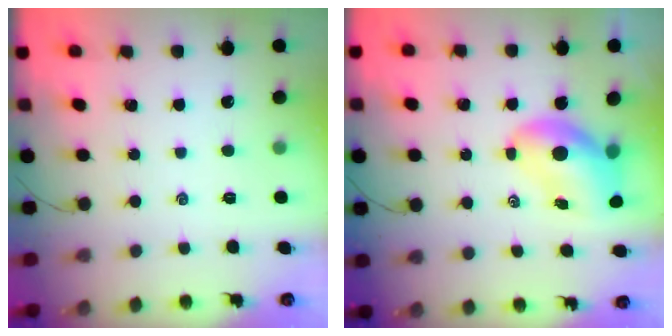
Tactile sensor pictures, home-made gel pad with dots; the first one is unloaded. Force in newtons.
{"total": 8.1, "press": 7.9, "slide": 2.0}